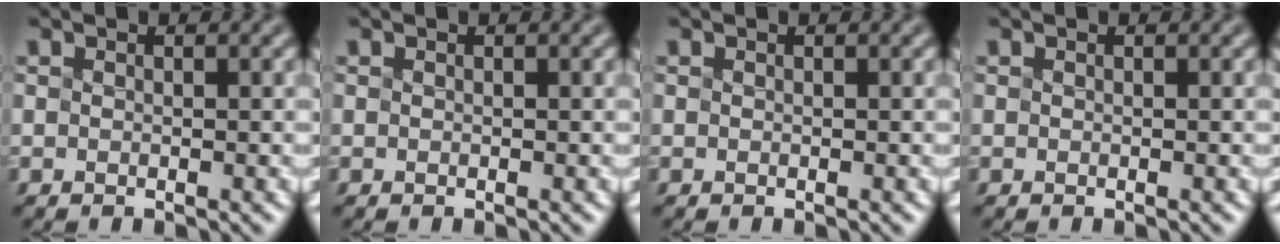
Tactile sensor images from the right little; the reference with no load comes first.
{"total": 0.0}
{"total": 0.0}
{"total": 0.0}